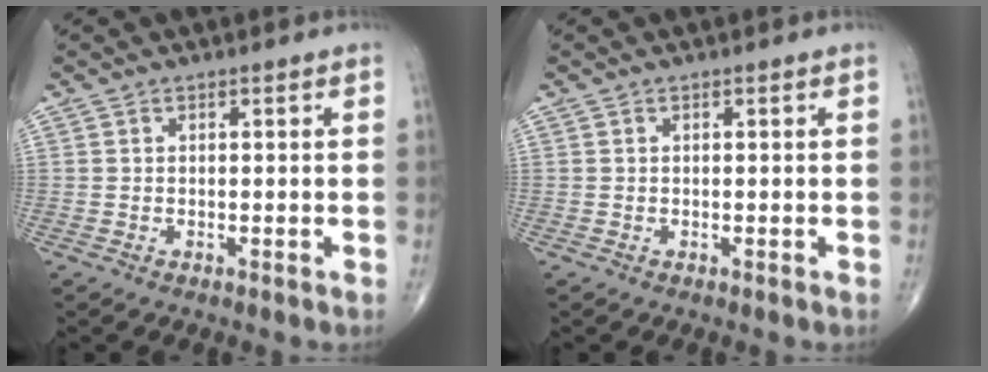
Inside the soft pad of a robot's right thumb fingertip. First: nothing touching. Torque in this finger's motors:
{"motor_torque": [0.00, 0.00, 0.00, 0.00, 0.00]}